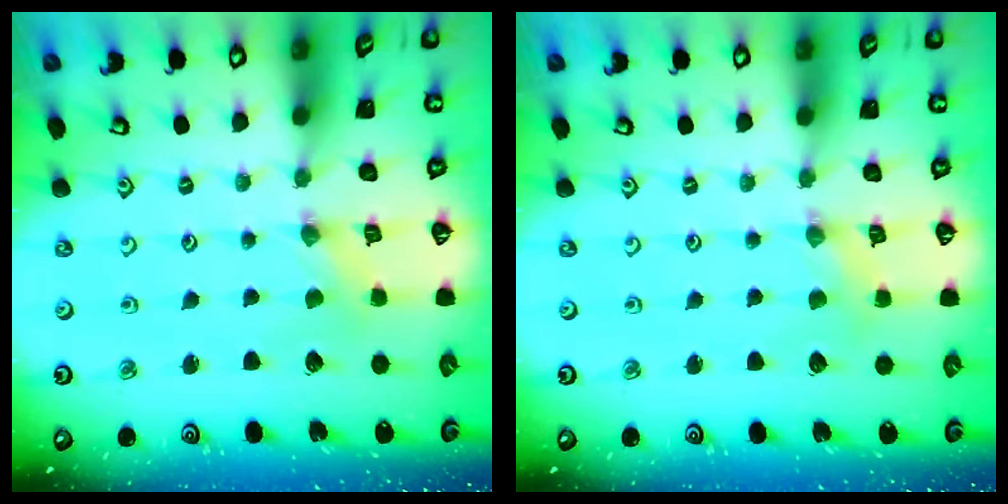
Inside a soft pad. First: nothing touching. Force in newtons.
{"total": 2.4, "press": 2.3, "slide": 0.3}